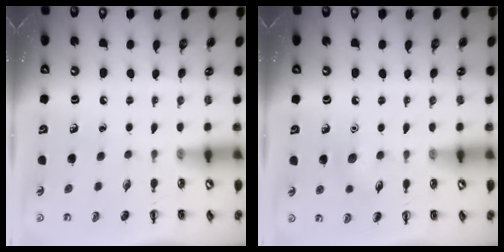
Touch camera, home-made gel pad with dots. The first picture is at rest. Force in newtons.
{"total": 5.5, "press": 5.3, "slide": 1.6}